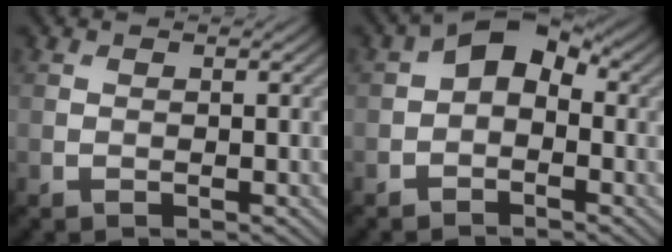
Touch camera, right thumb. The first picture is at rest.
{"total": 4.6, "force": [-0.1, 3.1, 3.4], "torque": [-0.050, 0.014, -0.016]}